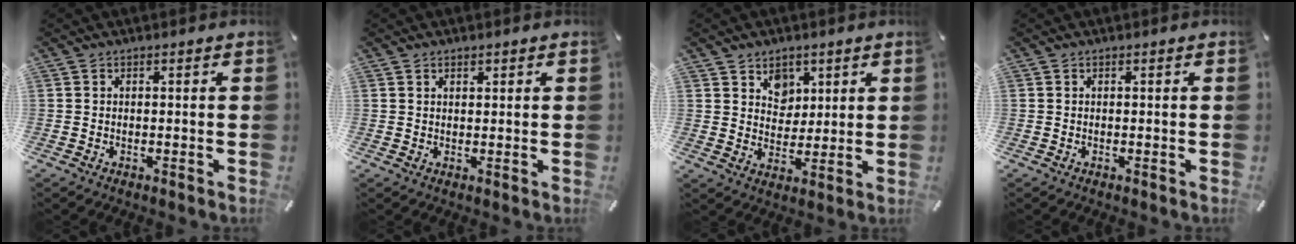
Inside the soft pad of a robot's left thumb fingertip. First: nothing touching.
{"total": 1.0, "force": [0.7, 0.6, 0.3], "torque": [-0.006, 0.002, 0.013]}
{"total": 6.3, "force": [3.4, 5.3, 0.5], "torque": [-0.003, -0.016, 0.059]}
{"total": 0.0}